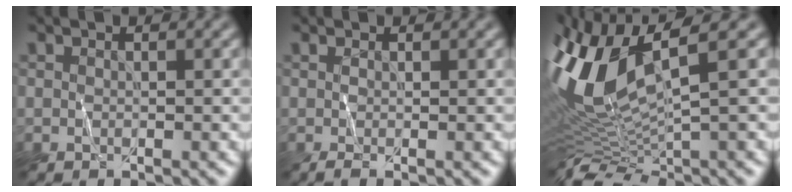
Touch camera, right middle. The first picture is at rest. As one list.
[{"total": 1.3, "force": [-0.2, 0.5, 1.2], "torque": [-0.013, 0.000, 0.000]}, {"total": 9.3, "force": [0.2, 3.2, 8.7], "torque": [-0.175, 0.011, 0.005]}]